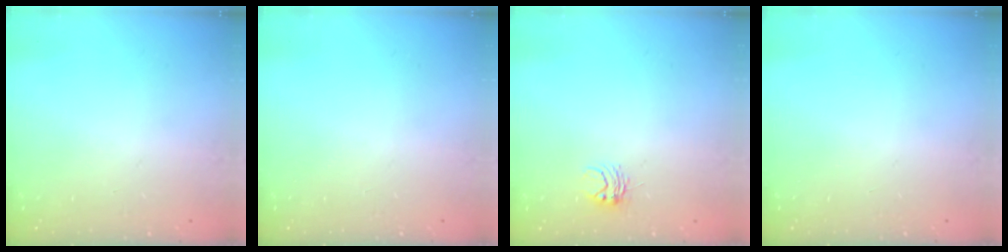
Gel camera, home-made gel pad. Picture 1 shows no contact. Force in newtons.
{"total": 0.0}
{"total": 3.9, "press": 3.9, "slide": 0.4}
{"total": 0.0}